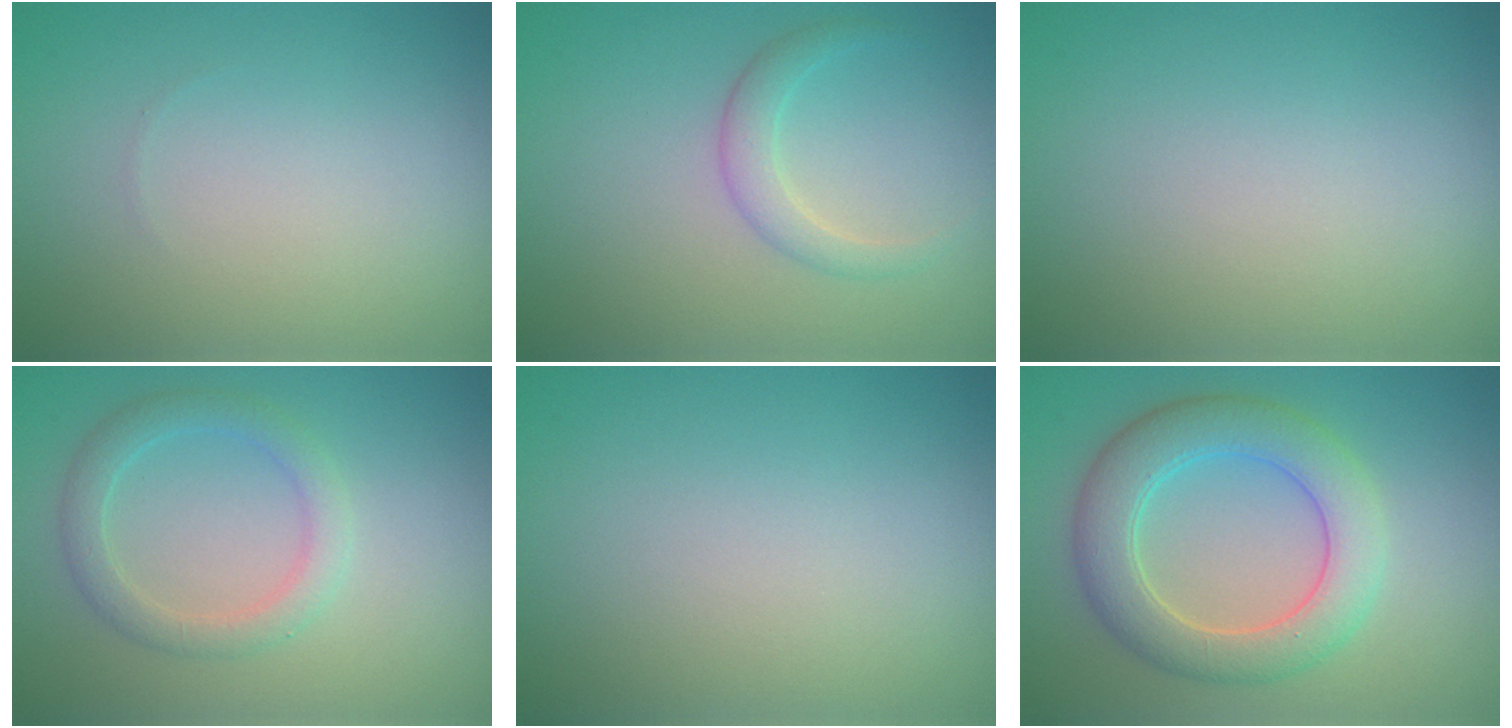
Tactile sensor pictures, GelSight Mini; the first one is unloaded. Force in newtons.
{"total": 2.0, "press": 2.0, "slide": 0.0}
{"total": 0.0}
{"total": 2.7, "press": 2.7, "slide": 0.1}
{"total": 0.0}
{"total": 6.1, "press": 6.1, "slide": 0.1}